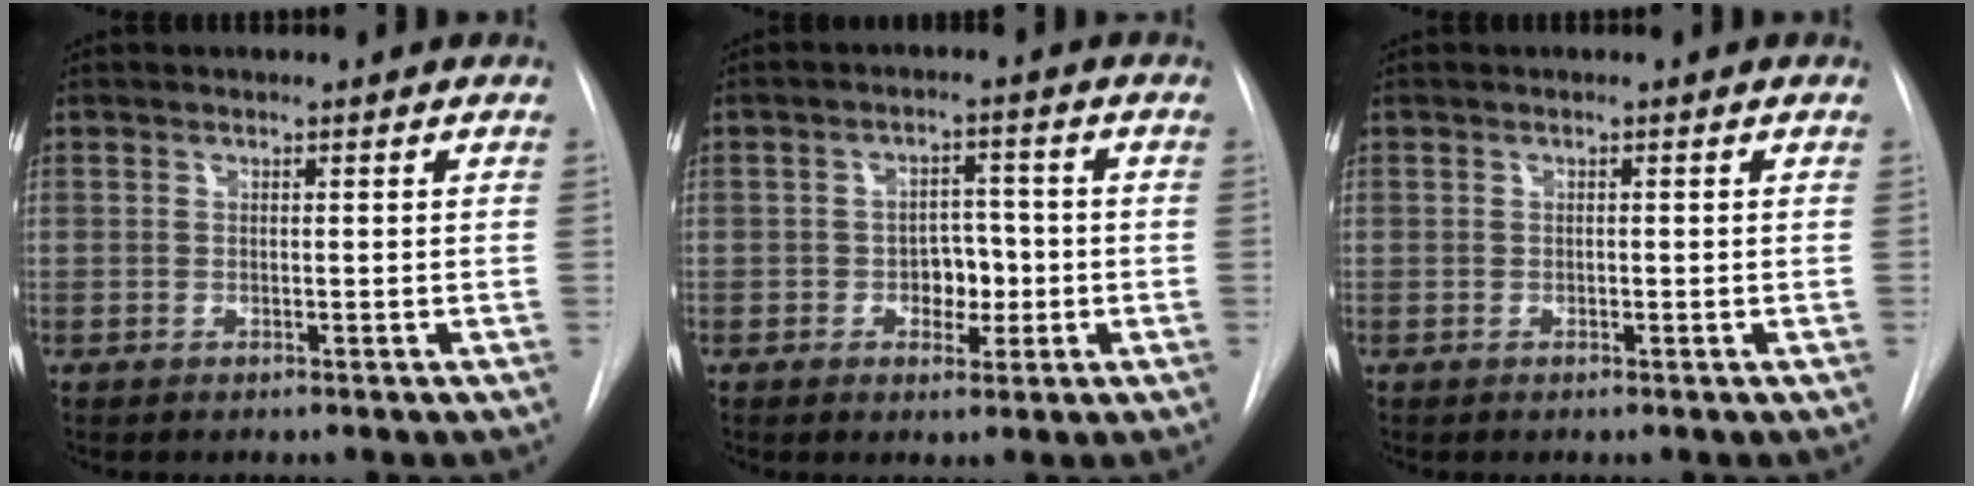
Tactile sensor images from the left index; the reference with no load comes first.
{"total": 4.7, "force": [-1.6, 3.1, 3.2], "torque": [-0.039, 0.004, -0.022]}
{"total": 0.7, "force": [-0.7, 0.1, 0.1], "torque": [0.002, -0.004, -0.009]}